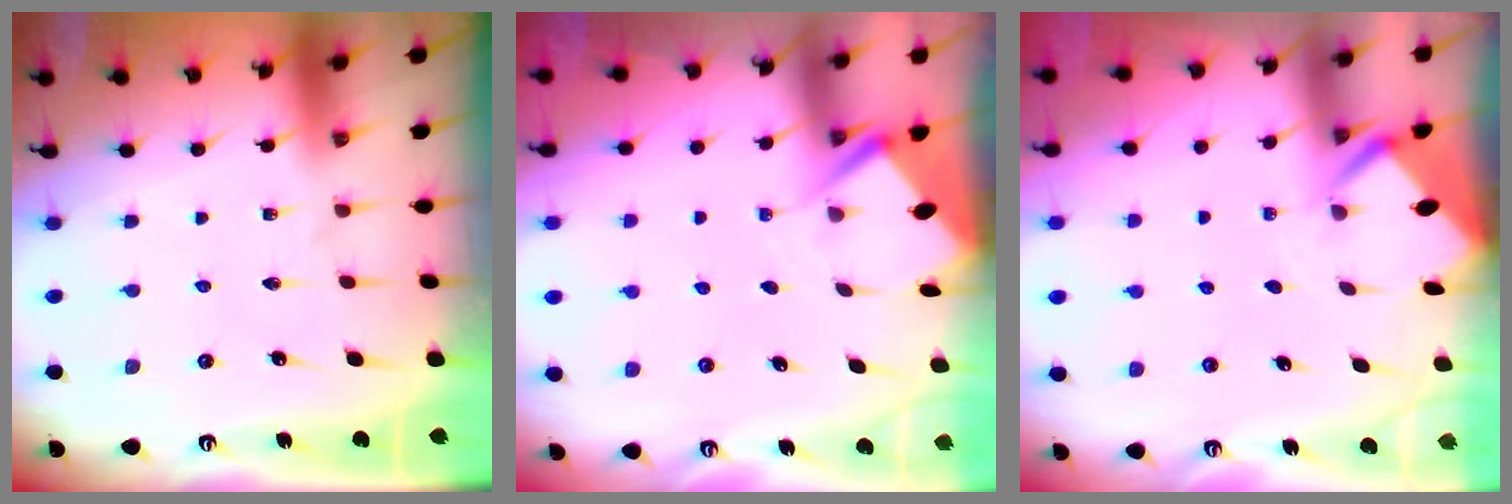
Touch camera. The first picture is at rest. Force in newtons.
{"total": 2.9, "press": 2.9, "slide": 0.4}
{"total": 2.8, "press": 2.8, "slide": 0.2}